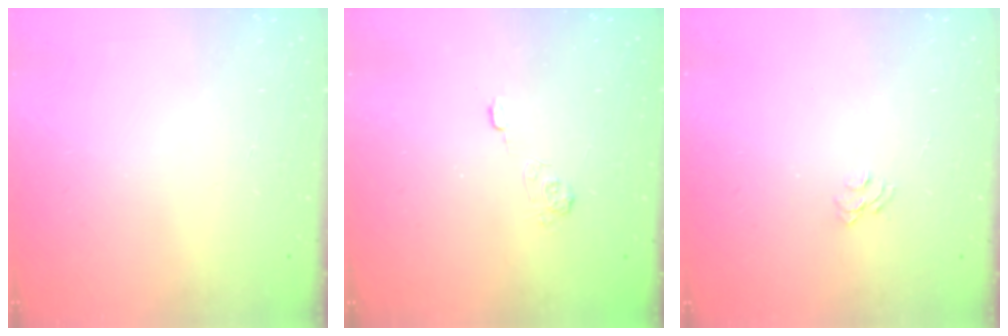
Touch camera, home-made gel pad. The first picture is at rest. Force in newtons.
{"total": 2.7, "press": 2.2, "slide": 1.5}
{"total": 4.1, "press": 4.0, "slide": 0.3}